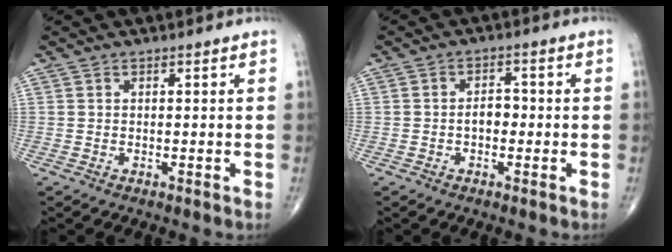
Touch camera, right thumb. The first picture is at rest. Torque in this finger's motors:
{"motor_torque": [0.76, 0.57, 0.56, -0.01, 0.01]}